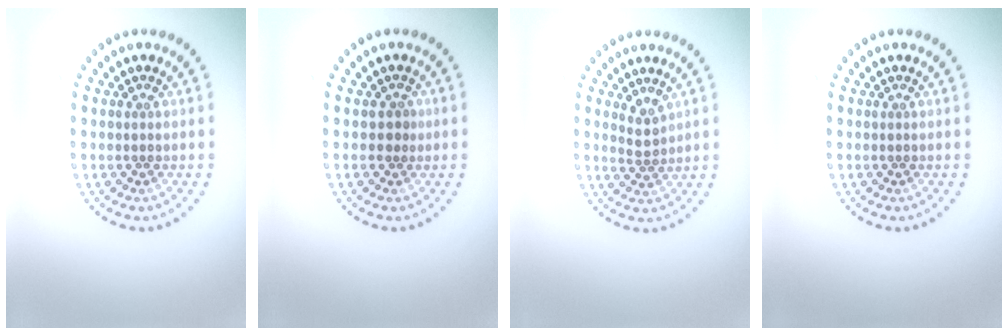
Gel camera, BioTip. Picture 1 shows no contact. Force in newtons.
{"total": 1.1, "press": 0.9, "slide": 0.5}
{"total": 1.7, "press": 1.3, "slide": 1.1}
{"total": 0.0}